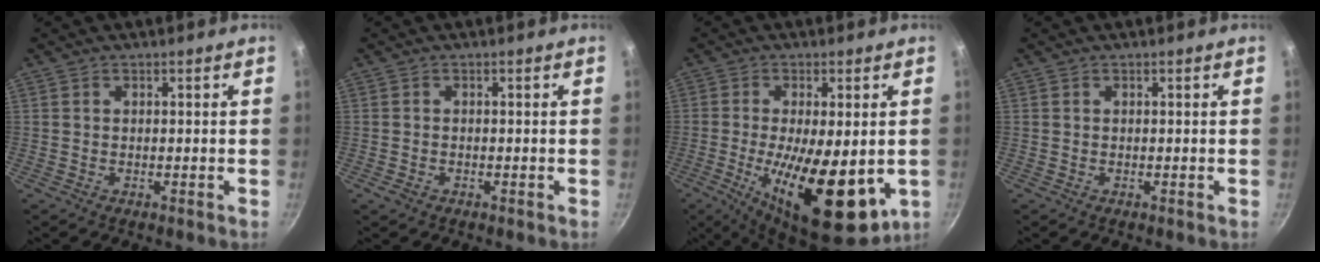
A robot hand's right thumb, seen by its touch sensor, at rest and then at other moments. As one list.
[{"total": 1.3, "force": [-0.7, 0.9, 0.7], "torque": [-0.017, 0.002, -0.012]}, {"total": 18.7, "force": [-3.3, 7.3, 16.9], "torque": [-0.267, -0.013, -0.043]}, {"total": 0.0}]